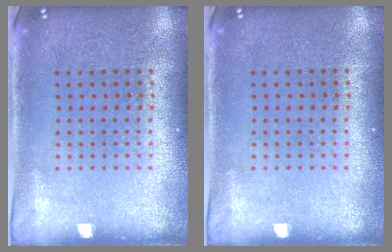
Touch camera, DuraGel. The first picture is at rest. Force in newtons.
{"total": 0.0}